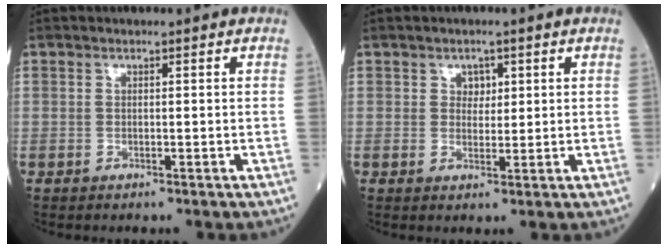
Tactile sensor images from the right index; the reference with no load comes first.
{"total": 2.1, "force": [0.9, 1.5, 1.1], "torque": [-0.009, -0.001, 0.012]}